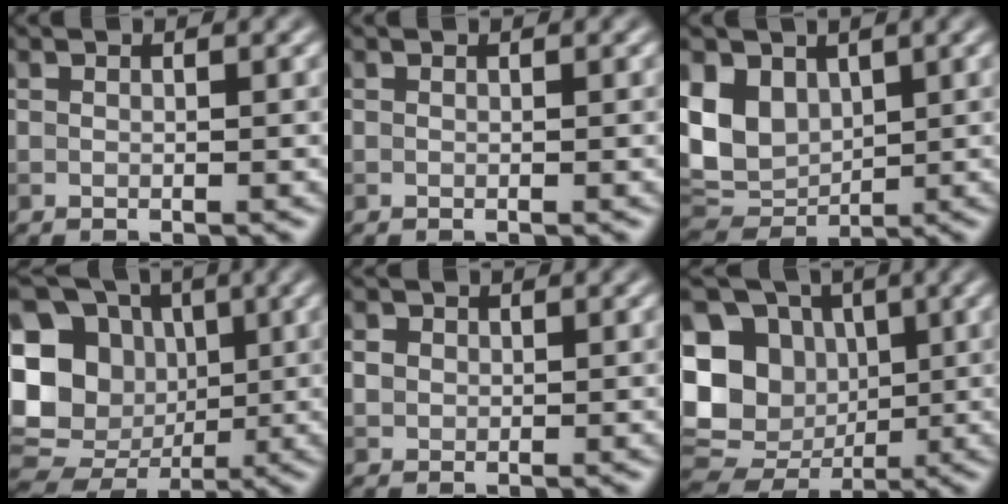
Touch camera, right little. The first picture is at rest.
{"total": 0.0}
{"total": 7.3, "force": [2.1, 5.4, 4.4], "torque": [-0.111, -0.004, 0.041]}
{"total": 15.2, "force": [0.2, 13.4, 7.2], "torque": [-0.171, 0.011, -0.001]}
{"total": 1.5, "force": [0.4, 1.3, 0.5], "torque": [-0.010, 0.000, 0.011]}
{"total": 13.9, "force": [0.9, 12.0, 6.9], "torque": [-0.150, 0.002, 0.003]}